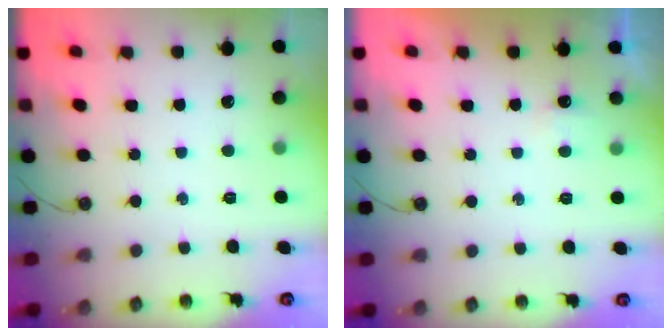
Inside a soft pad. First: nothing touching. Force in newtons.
{"total": 2.9, "press": 2.8, "slide": 0.5}